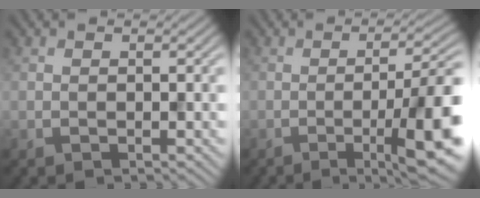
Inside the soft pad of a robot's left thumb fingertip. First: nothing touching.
{"total": 11.0, "force": [-3.3, 2.2, 10.2], "torque": [-0.145, 0.001, -0.056]}